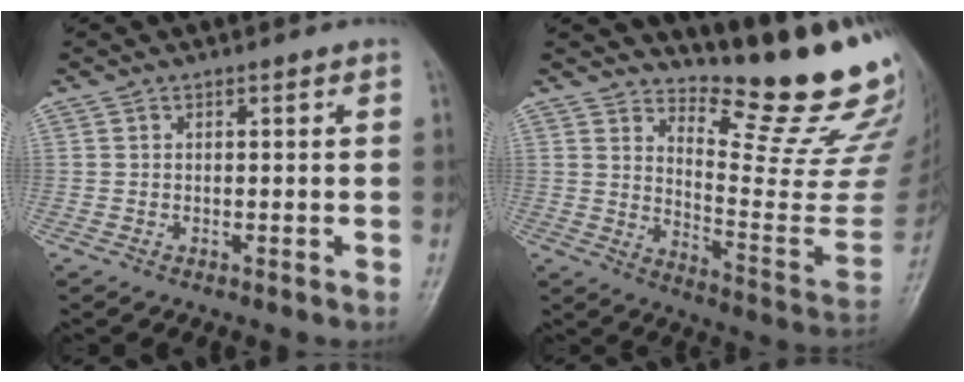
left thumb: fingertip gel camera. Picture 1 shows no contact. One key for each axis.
{"total": 19.8, "fx": 16.8, "fy": 2.9, "fz": 10.2, "tx": -0.115, "ty": -0.178, "tz": 0.232}